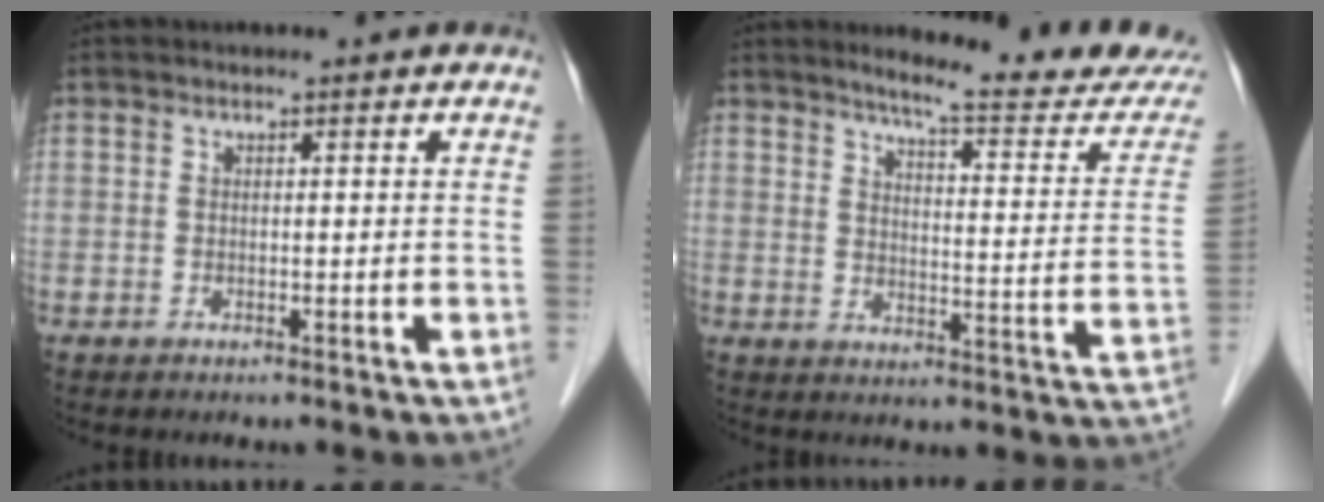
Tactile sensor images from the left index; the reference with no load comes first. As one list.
[{"total": 15.8, "force": [14.9, 0.0, 5.3], "torque": [-0.071, -0.080, 0.172]}]